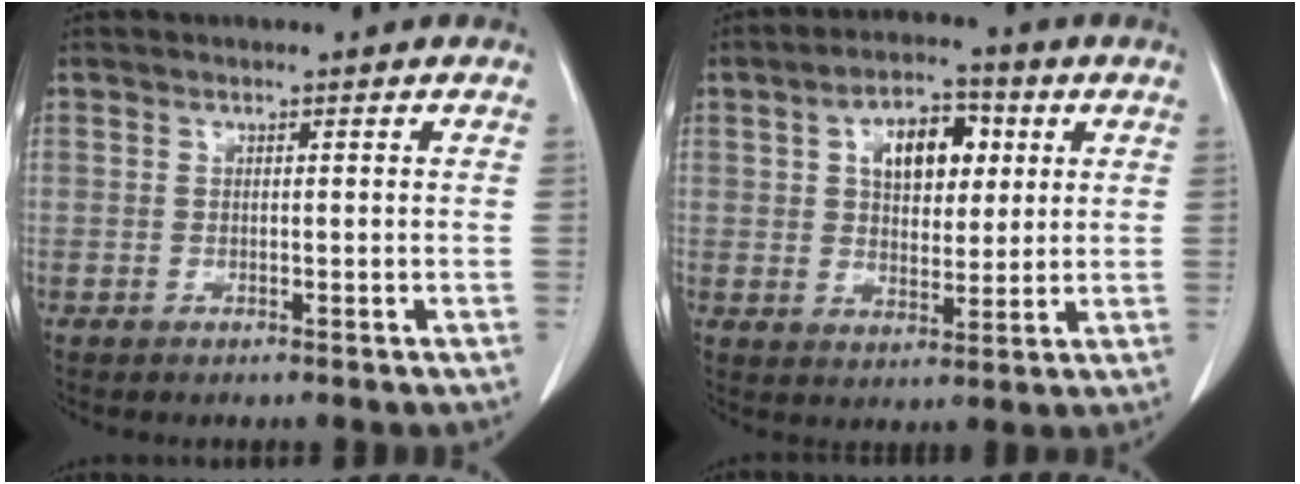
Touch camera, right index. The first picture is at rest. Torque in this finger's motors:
{"motor_torque": [0.48, 0.38, 0.38, 0.10]}